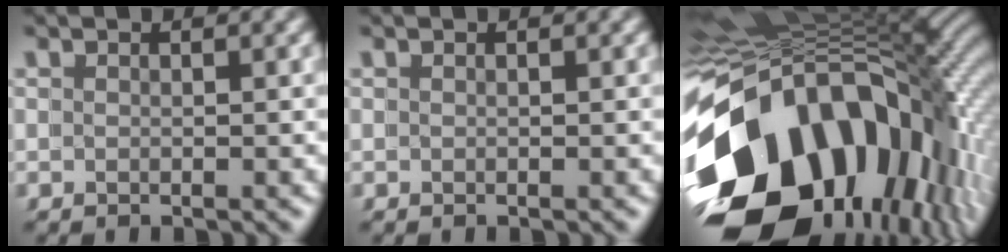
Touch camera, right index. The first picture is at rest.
{"total": 0.0}
{"total": 29.8, "force": [-4.6, 19.7, 21.9], "torque": [-0.363, -0.021, -0.070]}